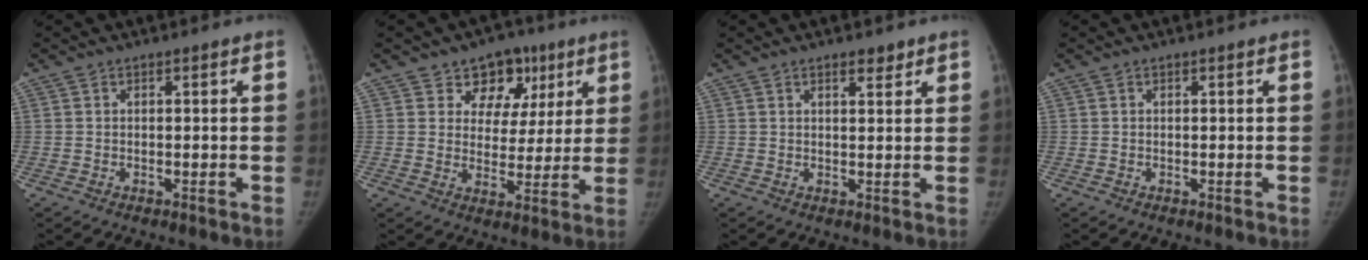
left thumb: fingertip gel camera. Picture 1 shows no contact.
{"total": 10.3, "force": [5.6, 8.0, 3.4], "torque": [0.001, -0.014, 0.081]}
{"total": 2.5, "force": [1.8, 1.0, 1.4], "torque": [-0.013, -0.011, 0.027]}
{"total": 0.0}